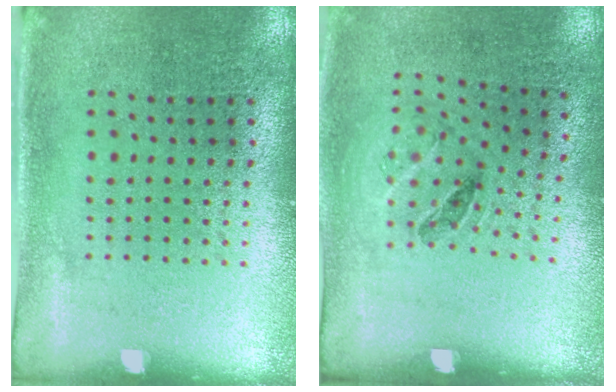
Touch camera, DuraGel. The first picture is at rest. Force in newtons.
{"total": 1.3, "press": 0.8, "slide": 1.1}